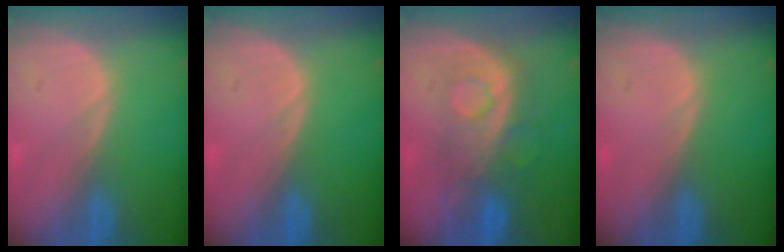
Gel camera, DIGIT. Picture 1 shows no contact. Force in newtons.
{"total": 0.0}
{"total": 7.8, "press": 7.8, "slide": 0.6}
{"total": 0.0}